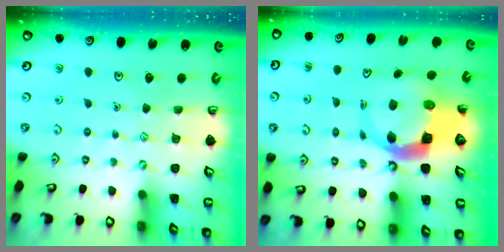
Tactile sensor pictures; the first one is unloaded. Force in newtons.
{"total": 7.3, "press": 7.2, "slide": 1.2}